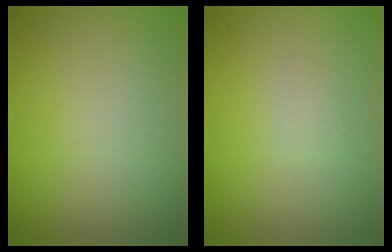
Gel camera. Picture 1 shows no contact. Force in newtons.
{"total": 0.7, "press": 0.7, "slide": 0.1}